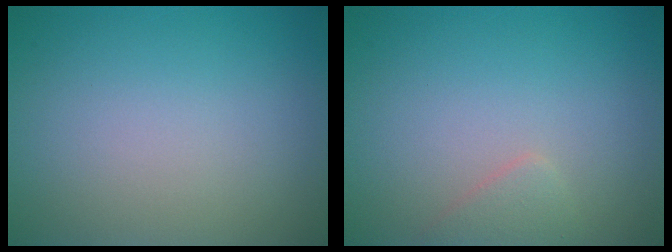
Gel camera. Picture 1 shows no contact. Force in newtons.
{"total": 1.3, "press": 1.3, "slide": 0.1}